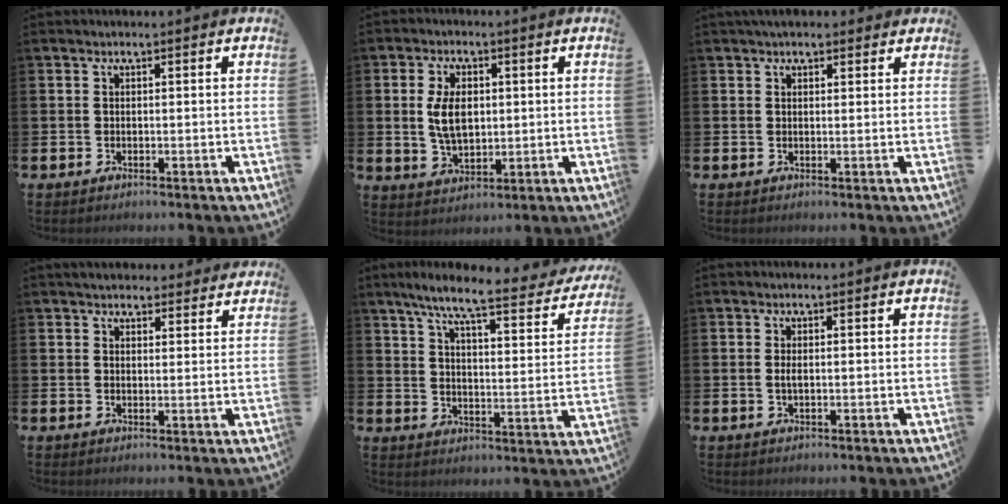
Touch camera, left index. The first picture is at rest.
{"total": 5.9, "force": [1.0, 3.5, 4.6], "torque": [-0.095, 0.006, 0.014]}
{"total": 2.6, "force": [2.4, 1.1, 0.5], "torque": [-0.001, -0.006, 0.040]}
{"total": 3.7, "force": [3.5, 1.0, 0.1], "torque": [0.004, -0.016, 0.064]}
{"total": 8.0, "force": [6.6, 0.6, 4.5], "torque": [-0.095, -0.047, 0.103]}
{"total": 1.0, "force": [0.0, 0.4, 1.0], "torque": [-0.019, 0.003, -0.001]}